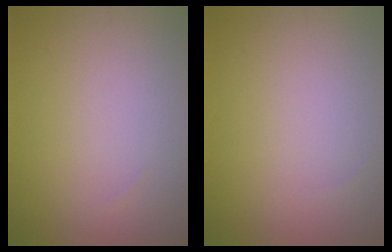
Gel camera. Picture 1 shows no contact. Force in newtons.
{"total": 0.0}